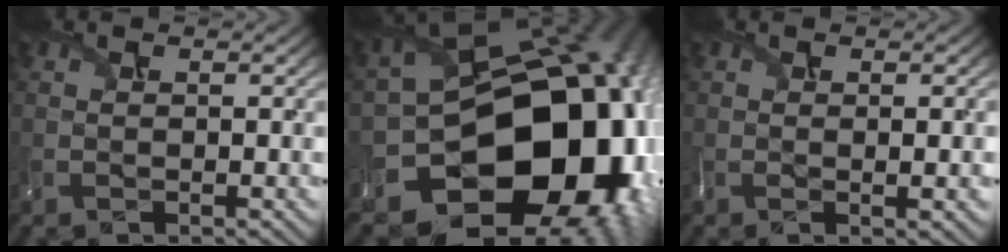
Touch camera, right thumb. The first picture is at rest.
{"total": 20.0, "force": [-5.8, 14.8, 12.2], "torque": [-0.174, -0.042, -0.063]}
{"total": 3.3, "force": [0.0, 0.9, 3.2], "torque": [-0.038, 0.010, 0.004]}